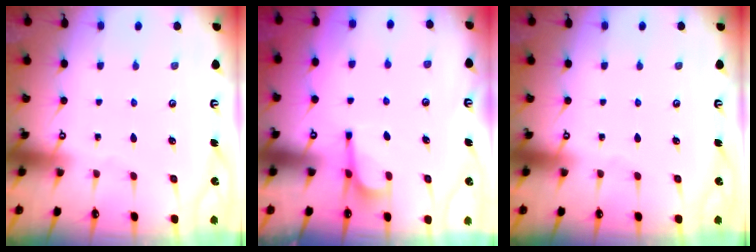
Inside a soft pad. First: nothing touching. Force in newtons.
{"total": 4.7, "press": 4.7, "slide": 0.5}
{"total": 0.0}